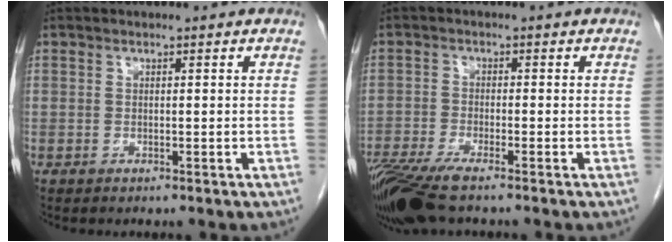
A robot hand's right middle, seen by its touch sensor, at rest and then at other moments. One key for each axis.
{"total": 8.9, "fx": -6.8, "fy": 1.1, "fz": 5.7, "tx": -0.109, "ty": -0.020, "tz": -0.124}